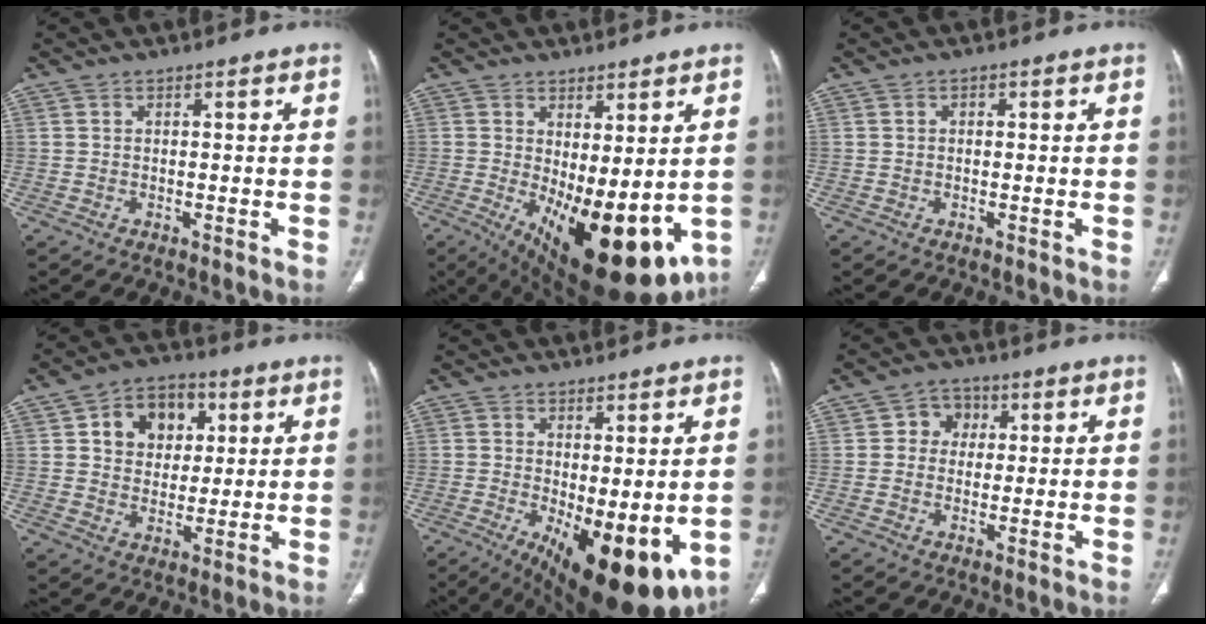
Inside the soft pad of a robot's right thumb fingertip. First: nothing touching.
{"total": 18.9, "force": [-3.1, 8.0, 16.9], "torque": [-0.230, -0.028, -0.015]}
{"total": 0.9, "force": [0.2, 0.6, 0.6], "torque": [-0.006, 0.002, 0.002]}
{"total": 10.8, "force": [3.5, 8.3, 5.9], "torque": [-0.048, -0.004, 0.056]}
{"total": 16.4, "force": [-4.1, 6.6, 14.5], "torque": [-0.194, -0.026, -0.037]}
{"total": 5.0, "force": [1.0, 4.4, 2.0], "torque": [0.002, 0.007, 0.008]}